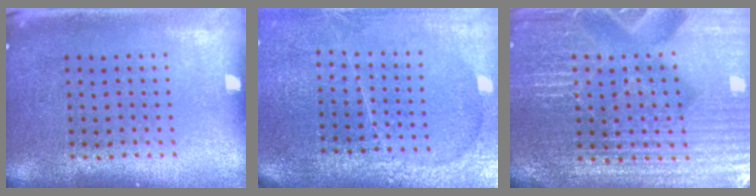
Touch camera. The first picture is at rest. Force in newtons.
{"total": 3.8, "press": 3.4, "slide": 1.7}
{"total": 4.7, "press": 4.5, "slide": 1.4}